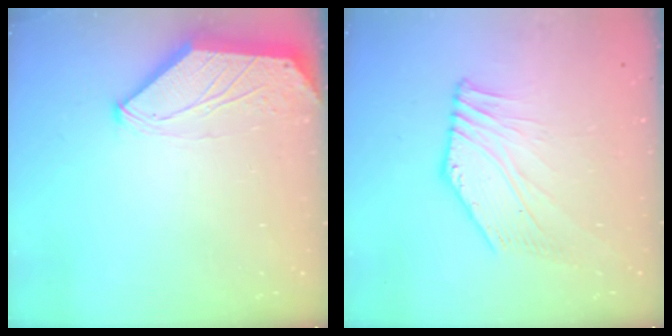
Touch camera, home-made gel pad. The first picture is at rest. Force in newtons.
{"total": 5.7, "press": 5.5, "slide": 1.2}